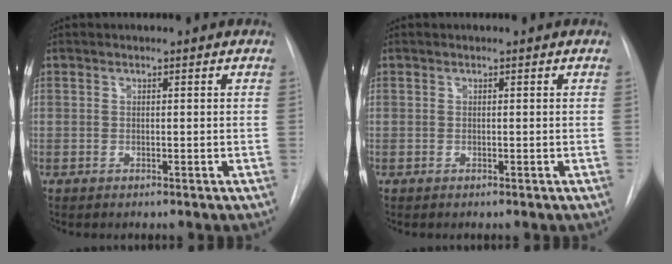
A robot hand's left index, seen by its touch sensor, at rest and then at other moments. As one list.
[{"total": 0.0}]